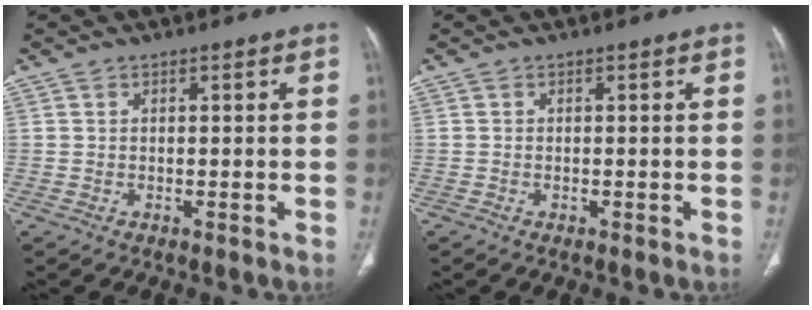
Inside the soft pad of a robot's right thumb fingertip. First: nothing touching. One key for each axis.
{"total": 0.0}